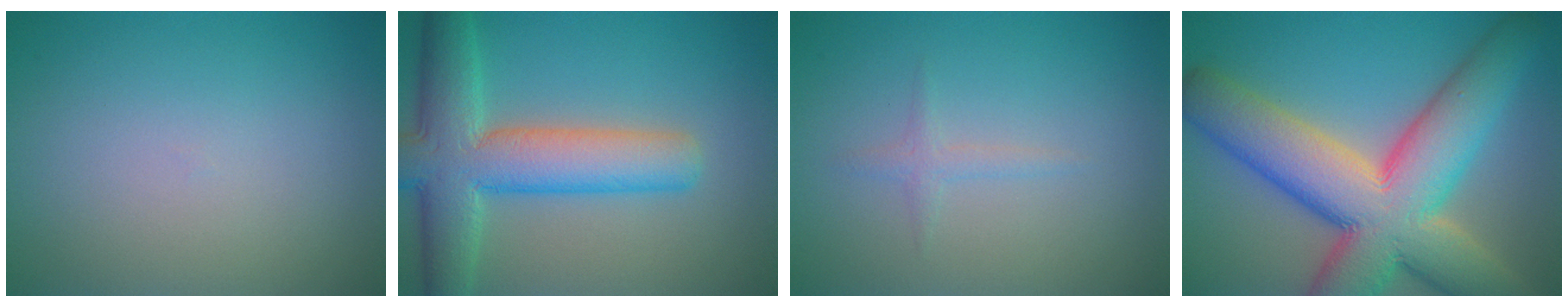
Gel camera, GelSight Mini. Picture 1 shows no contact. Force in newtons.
{"total": 8.9, "press": 8.9, "slide": 0.4}
{"total": 1.0, "press": 1.0, "slide": 0.1}
{"total": 14.2, "press": 14.1, "slide": 1.1}